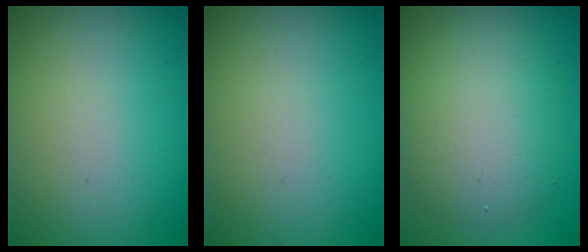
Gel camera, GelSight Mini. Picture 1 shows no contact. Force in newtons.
{"total": 0.0}
{"total": 5.7, "press": 5.7, "slide": 0.2}